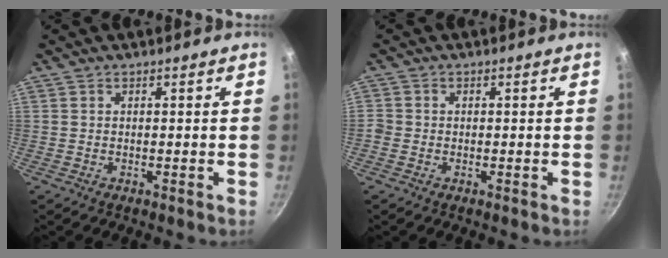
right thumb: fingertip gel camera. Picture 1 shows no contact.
{"total": 1.6, "force": [-0.7, 1.3, 0.5], "torque": [-0.010, 0.001, -0.018]}